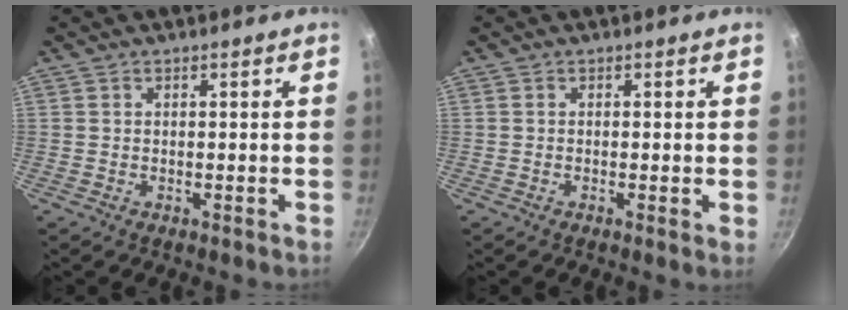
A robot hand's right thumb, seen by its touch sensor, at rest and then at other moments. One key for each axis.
{"total": 0.7, "fx": -0.1, "fy": 0.0, "fz": 0.7, "tx": -0.009, "ty": -0.003, "tz": -0.006}